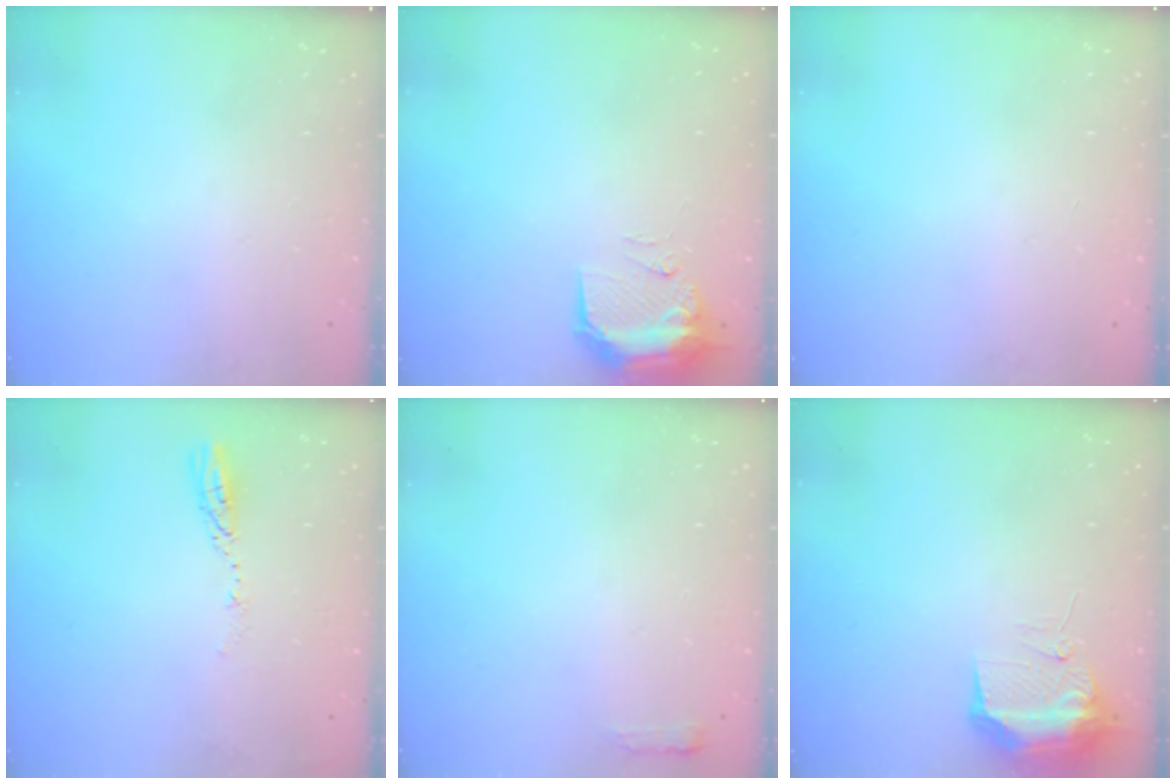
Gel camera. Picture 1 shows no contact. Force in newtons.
{"total": 11.4, "press": 10.0, "slide": 5.4}
{"total": 0.0}
{"total": 4.0, "press": 3.9, "slide": 0.5}
{"total": 2.7, "press": 2.6, "slide": 0.5}
{"total": 10.1, "press": 10.1, "slide": 0.3}